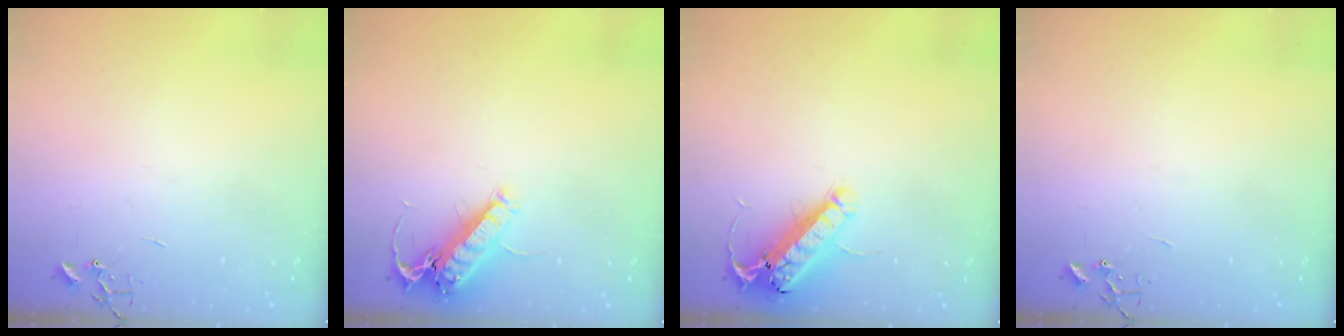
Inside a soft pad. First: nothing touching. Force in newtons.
{"total": 14.1, "press": 14.0, "slide": 1.8}
{"total": 14.7, "press": 14.4, "slide": 2.7}
{"total": 0.0}